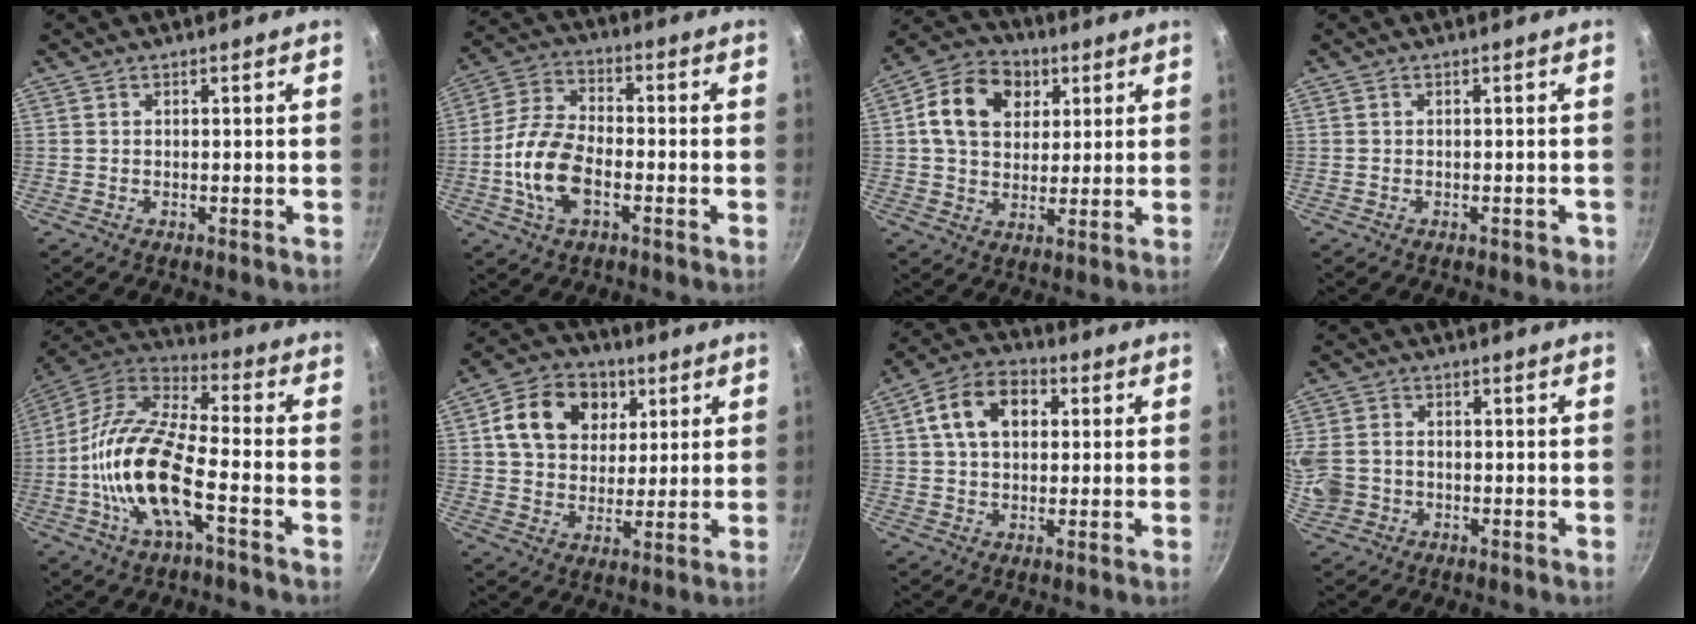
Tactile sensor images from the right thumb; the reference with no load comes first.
{"total": 12.3, "force": [-3.3, 6.7, 9.7], "torque": [-0.188, 0.030, -0.074]}
{"total": 13.3, "force": [4.1, 10.2, 7.6], "torque": [-0.113, 0.004, 0.056]}
{"total": 1.2, "force": [-0.6, 0.8, 0.6], "torque": [0.004, 0.016, 0.001]}
{"total": 17.6, "force": [-5.1, 6.5, 15.5], "torque": [-0.300, 0.039, -0.115]}
{"total": 14.3, "force": [4.7, 11.1, 7.7], "torque": [-0.106, 0.003, 0.071]}
{"total": 11.4, "force": [2.7, 7.9, 7.8], "torque": [-0.110, 0.019, 0.031]}
{"total": 11.2, "force": [-1.5, 9.7, 5.4], "torque": [-0.146, 0.018, -0.027]}